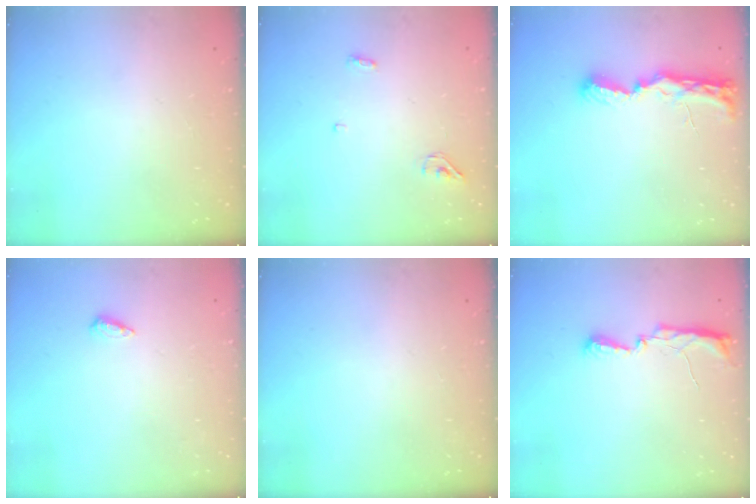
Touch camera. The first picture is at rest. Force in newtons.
{"total": 3.2, "press": 3.0, "slide": 1.2}
{"total": 7.7, "press": 7.7, "slide": 0.5}
{"total": 4.1, "press": 4.1, "slide": 0.5}
{"total": 0.0}
{"total": 6.4, "press": 6.3, "slide": 0.8}